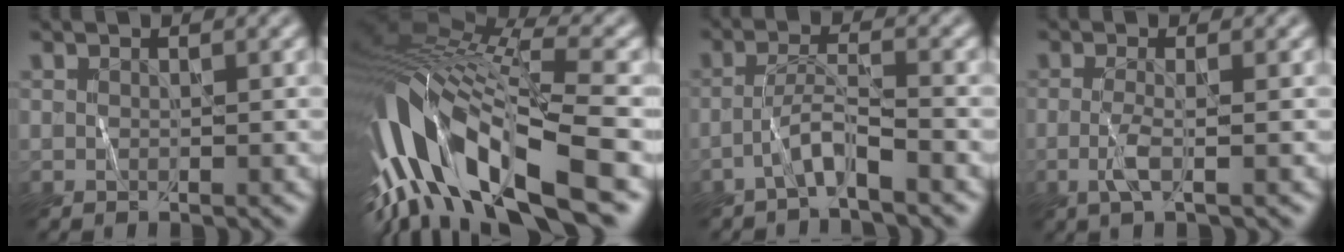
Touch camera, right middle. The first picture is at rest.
{"total": 14.6, "force": [-5.1, 5.8, 12.4], "torque": [-0.258, 0.021, -0.088]}
{"total": 2.9, "force": [-1.9, 0.2, 2.2], "torque": [-0.038, 0.016, -0.042]}
{"total": 1.9, "force": [-0.6, 0.3, 1.7], "torque": [-0.044, -0.001, -0.015]}